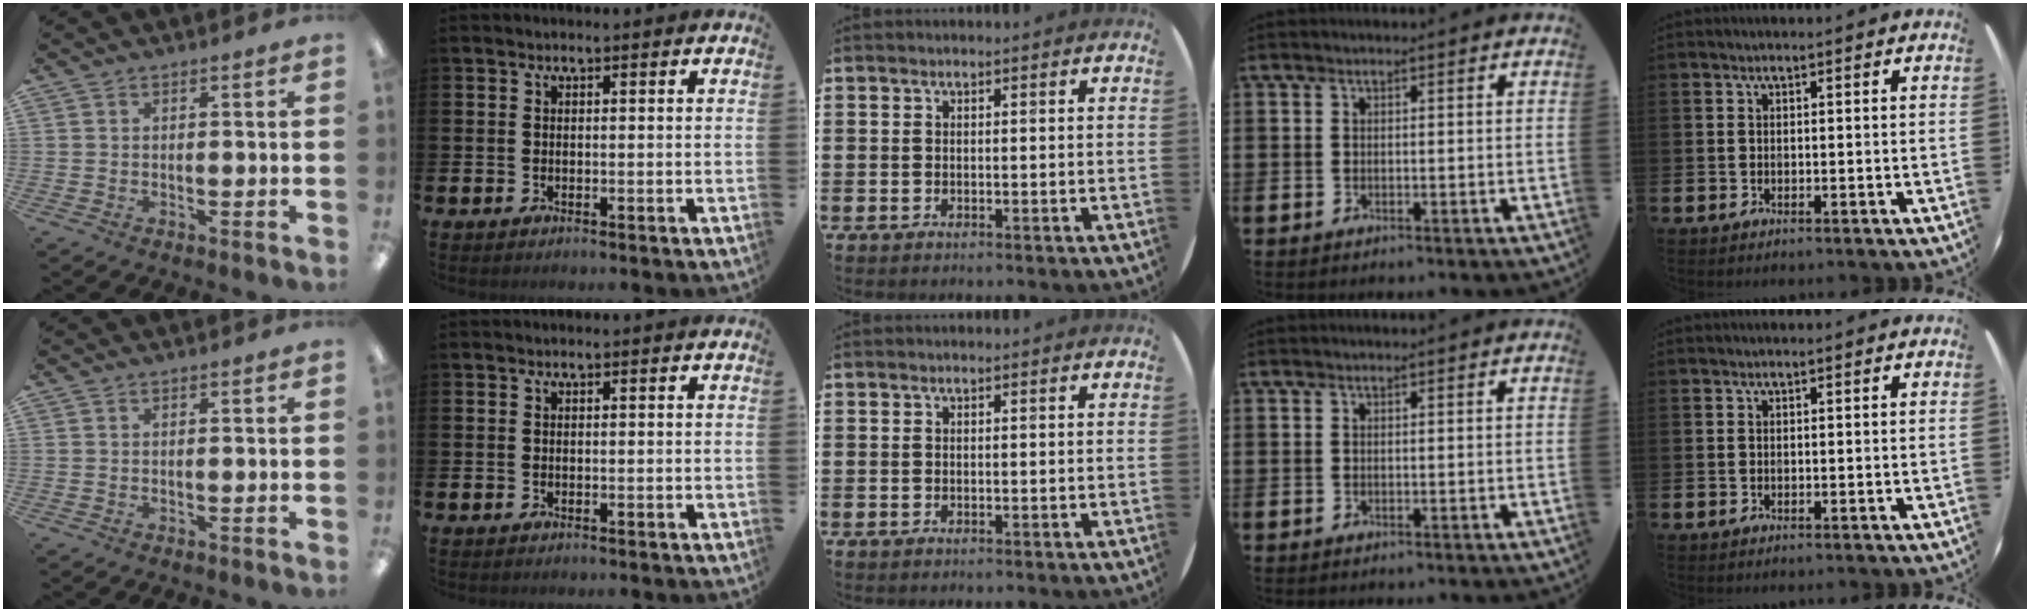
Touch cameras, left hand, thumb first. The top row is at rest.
{}